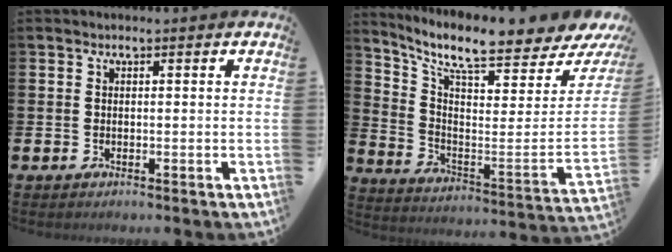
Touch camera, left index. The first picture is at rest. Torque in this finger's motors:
{"motor_torque": [0.28, -1.17, 1.05, 0.21]}